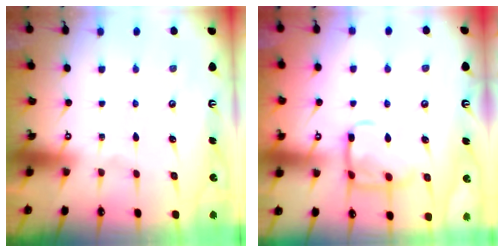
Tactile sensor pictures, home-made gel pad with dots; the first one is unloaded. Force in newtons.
{"total": 11.8, "press": 11.8, "slide": 1.0}